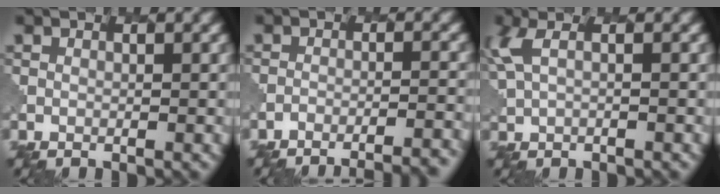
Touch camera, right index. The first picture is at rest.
{"total": 7.6, "force": [-7.2, 1.4, 2.1], "torque": [-0.013, 0.016, -0.086]}
{"total": 2.8, "force": [0.9, 0.9, 2.5], "torque": [-0.064, 0.002, 0.018]}